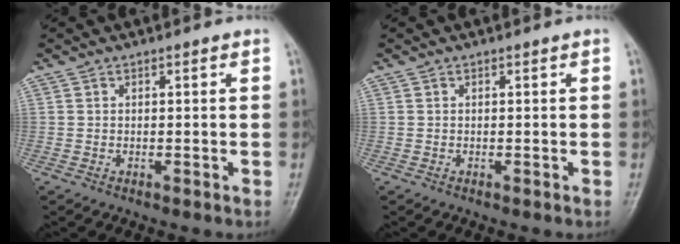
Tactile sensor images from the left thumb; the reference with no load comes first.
{"total": 0.0}